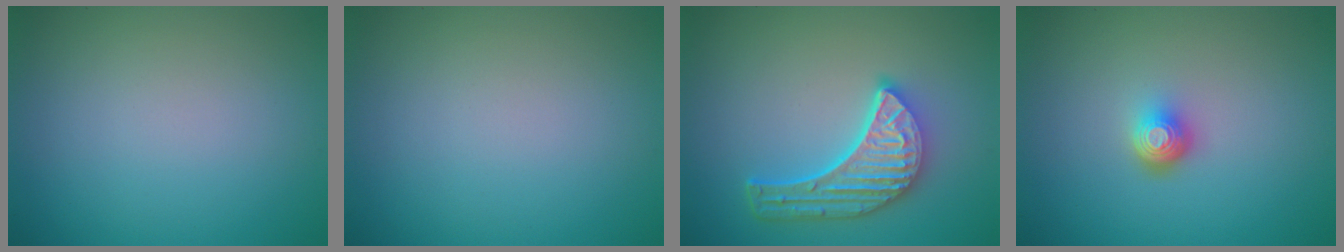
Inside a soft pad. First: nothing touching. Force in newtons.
{"total": 0.0}
{"total": 5.7, "press": 4.4, "slide": 3.5}
{"total": 2.2, "press": 1.4, "slide": 1.7}